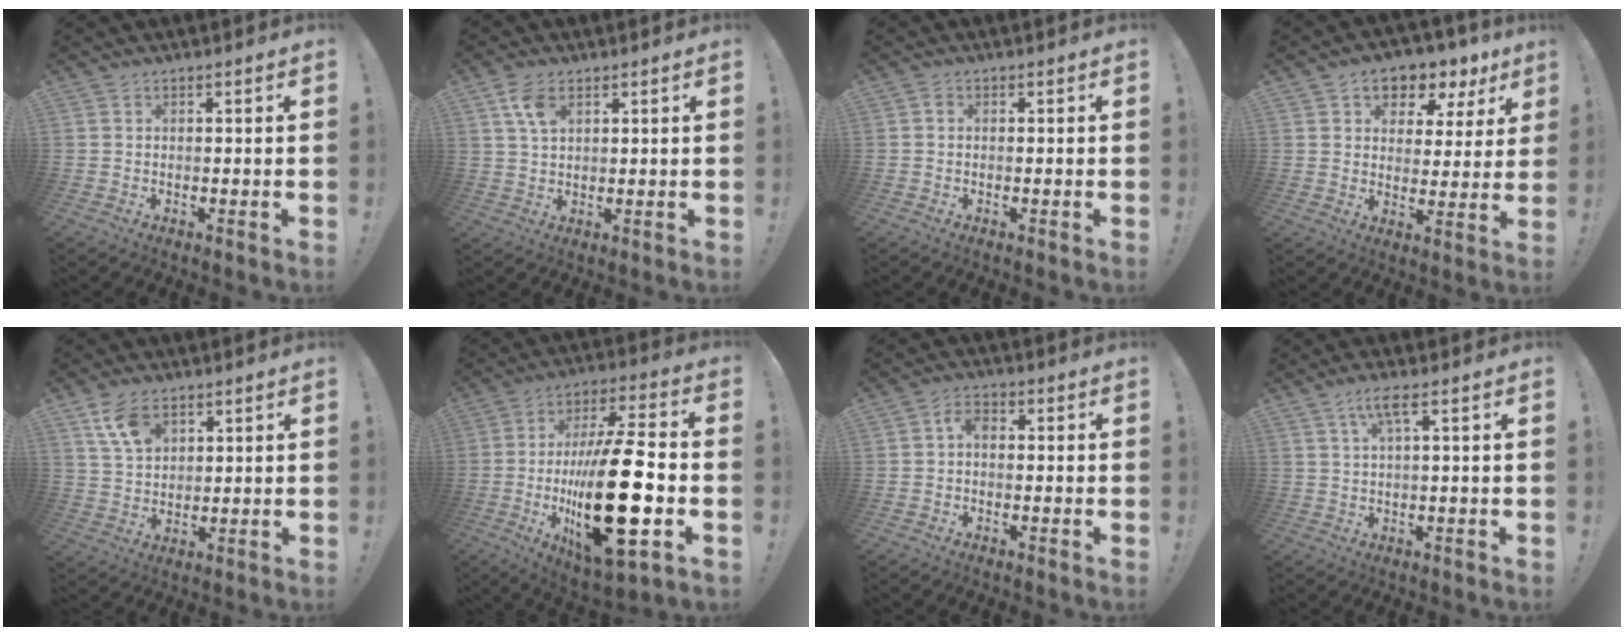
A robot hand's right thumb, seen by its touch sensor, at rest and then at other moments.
{"total": 5.9, "force": [3.1, 3.0, 4.1], "torque": [-0.072, -0.009, 0.056]}
{"total": 0.6, "force": [-0.3, 0.4, 0.2], "torque": [-0.007, 0.003, -0.006]}
{"total": 7.3, "force": [4.1, 5.3, 2.9], "torque": [-0.036, -0.034, 0.076]}
{"total": 8.8, "force": [4.8, 5.3, 5.1], "torque": [-0.089, -0.013, 0.094]}
{"total": 28.4, "force": [-4.8, 9.0, 26.5], "torque": [-0.489, 0.001, -0.077]}
{"total": 3.3, "force": [-0.3, 1.9, 2.7], "torque": [-0.050, 0.011, -0.005]}
{"total": 4.5, "force": [1.8, 0.4, 4.1], "torque": [-0.079, 0.001, 0.027]}